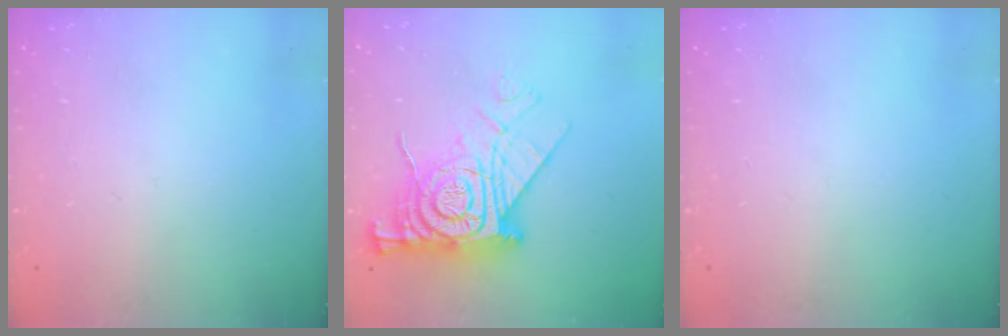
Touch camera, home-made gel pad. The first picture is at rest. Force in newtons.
{"total": 19.1, "press": 19.0, "slide": 1.8}
{"total": 0.0}